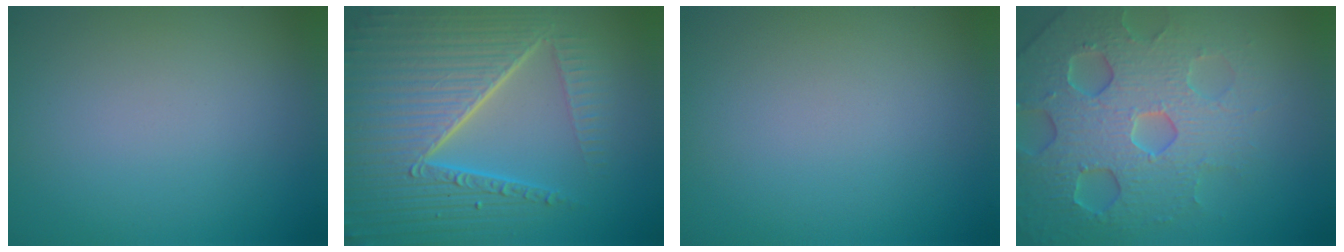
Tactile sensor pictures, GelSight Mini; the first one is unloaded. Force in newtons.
{"total": 10.6, "press": 6.6, "slide": 8.3}
{"total": 0.0}
{"total": 7.0, "press": 6.8, "slide": 1.6}